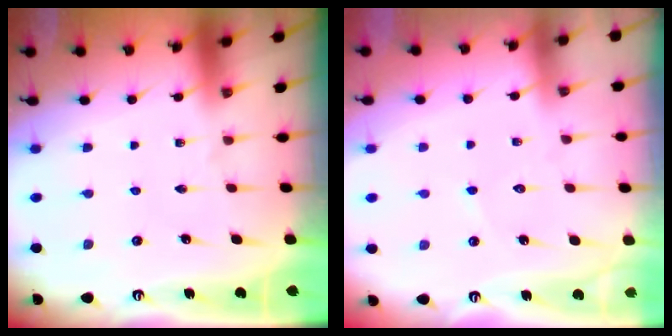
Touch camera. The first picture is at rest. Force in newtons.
{"total": 3.7, "press": 3.6, "slide": 0.5}